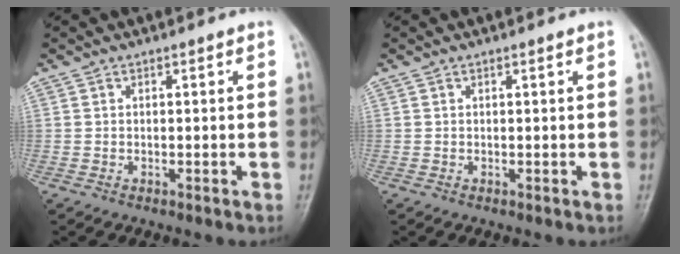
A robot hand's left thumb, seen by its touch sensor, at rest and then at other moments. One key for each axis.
{"total": 0.0}